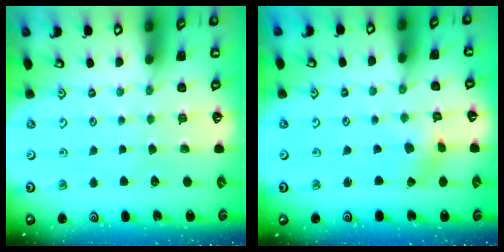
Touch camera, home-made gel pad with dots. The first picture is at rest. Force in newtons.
{"total": 1.8, "press": 1.8, "slide": 0.3}